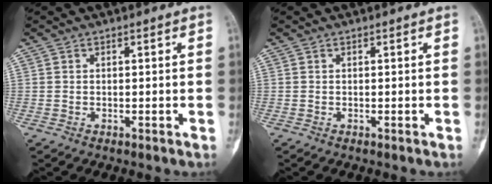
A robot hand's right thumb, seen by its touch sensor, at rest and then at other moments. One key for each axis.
{"total": 0.0}